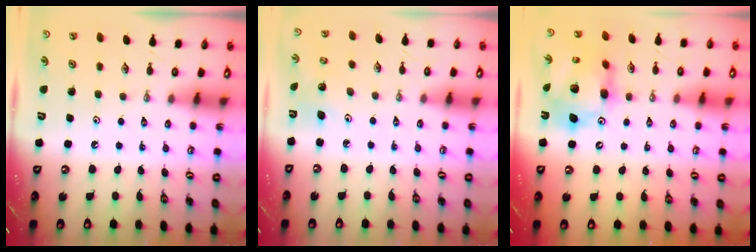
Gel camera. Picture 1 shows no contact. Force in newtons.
{"total": 4.2, "press": 3.8, "slide": 1.9}
{"total": 16.7, "press": 16.6, "slide": 1.8}